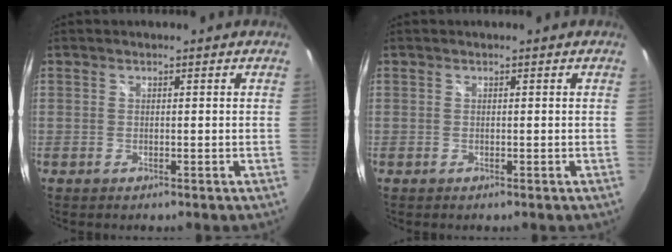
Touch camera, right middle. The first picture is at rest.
{"total": 0.0}